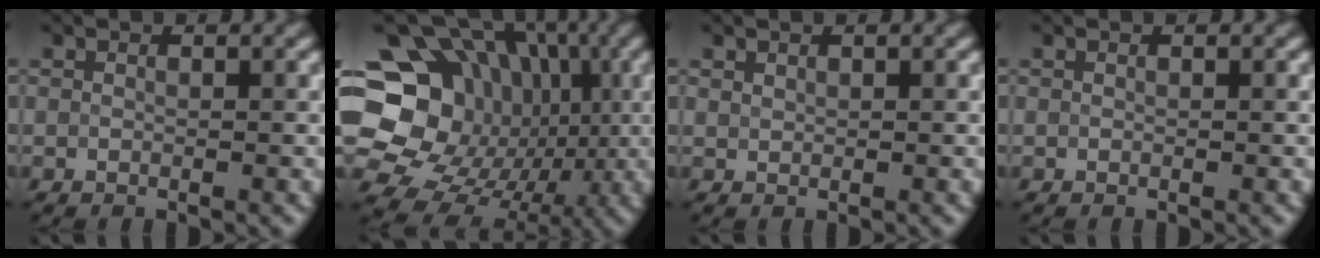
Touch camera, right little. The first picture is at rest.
{"total": 18.2, "force": [0.7, 16.0, 8.7], "torque": [-0.155, 0.034, -0.007]}
{"total": 0.7, "force": [0.5, 0.4, 0.3], "torque": [-0.003, 0.000, 0.009]}
{"total": 0.0}